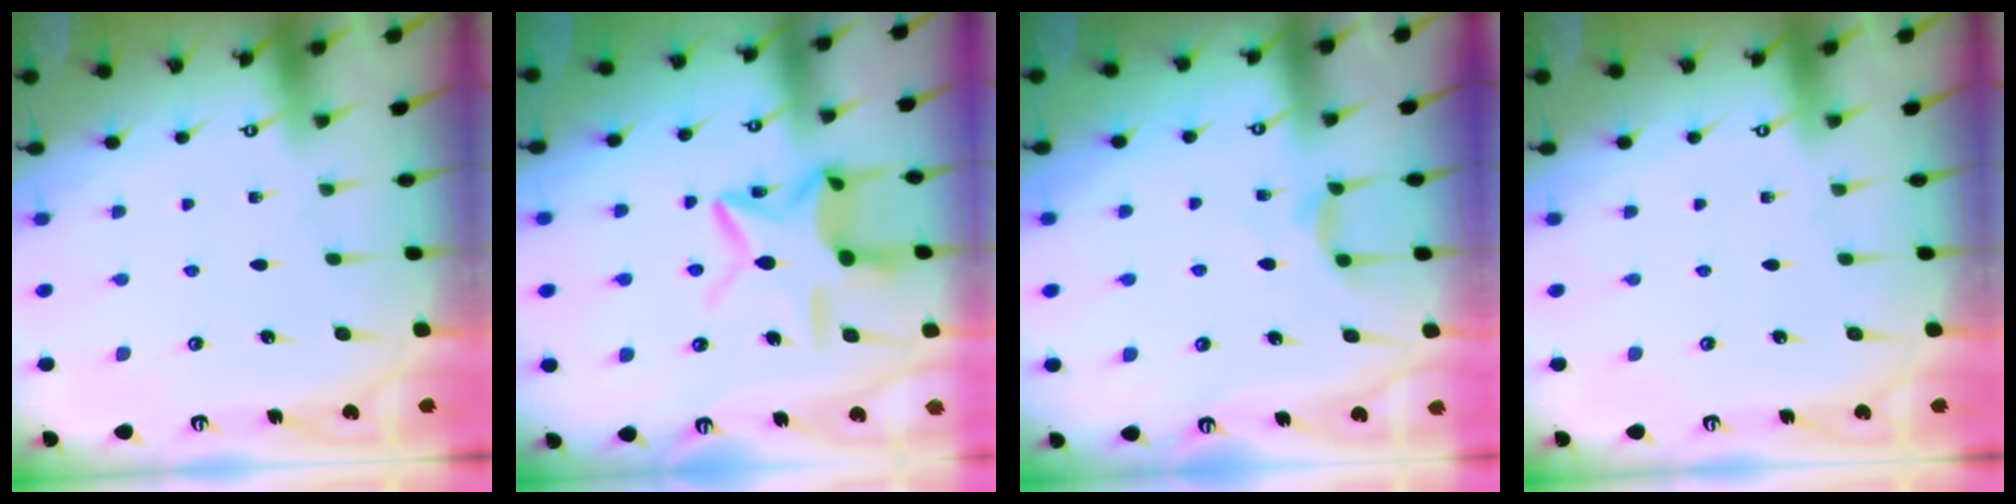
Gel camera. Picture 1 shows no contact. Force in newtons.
{"total": 15.2, "press": 15.2, "slide": 1.1}
{"total": 4.8, "press": 4.7, "slide": 0.7}
{"total": 0.0}